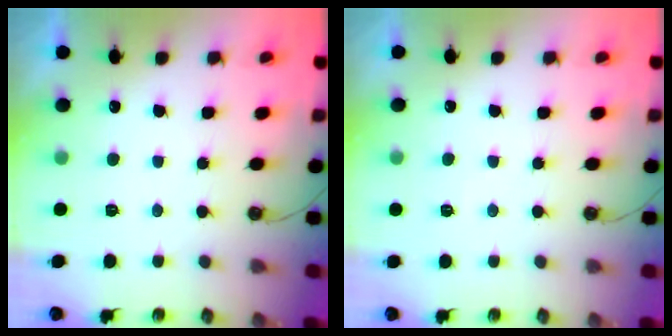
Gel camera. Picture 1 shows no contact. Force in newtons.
{"total": 2.8, "press": 2.8, "slide": 0.4}